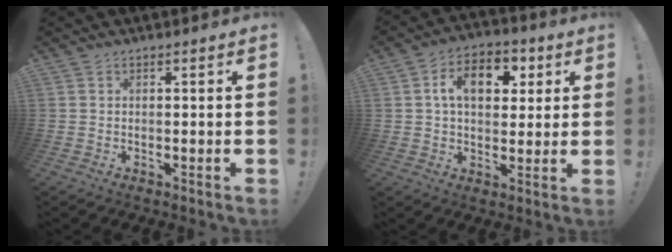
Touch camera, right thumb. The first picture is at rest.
{"total": 11.8, "force": [3.2, 7.8, 8.3], "torque": [-0.119, 0.006, 0.056]}